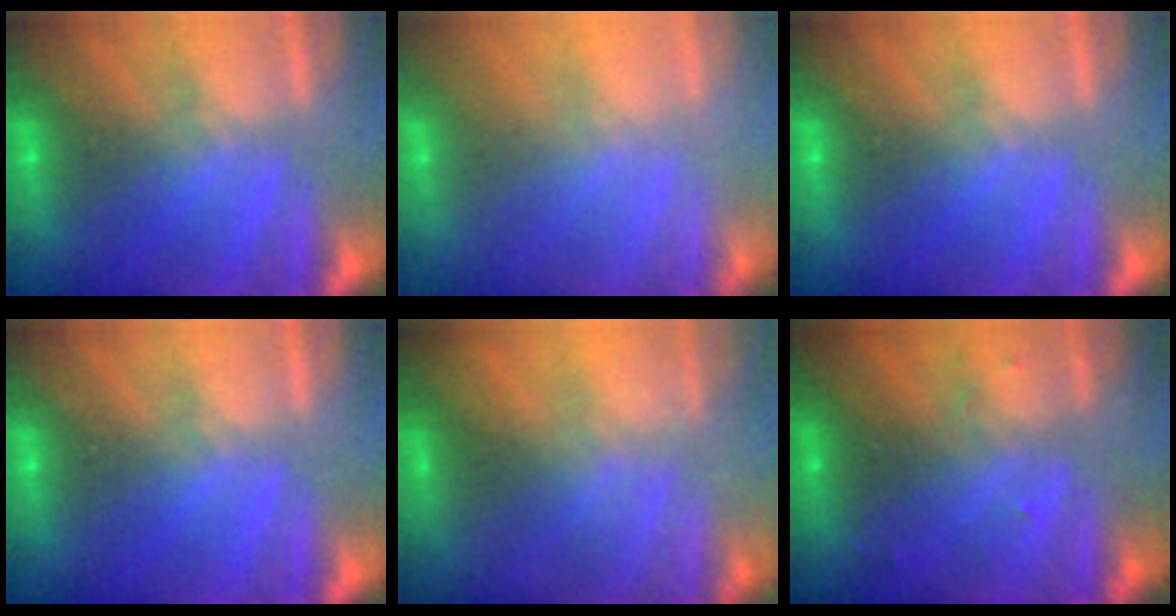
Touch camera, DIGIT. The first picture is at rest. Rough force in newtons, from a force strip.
{"total": 2.5}
{"total": 0.0}
{"total": 0.0}
{"total": 1.4}
{"total": 3.0}